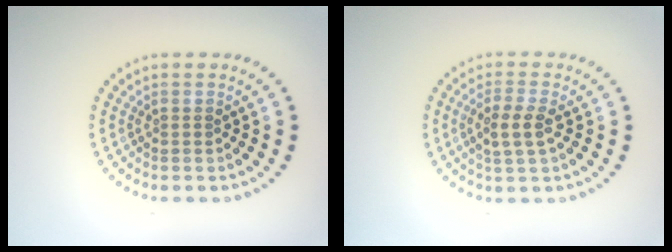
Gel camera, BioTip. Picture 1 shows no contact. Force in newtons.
{"total": 2.7, "press": 2.5, "slide": 0.8}